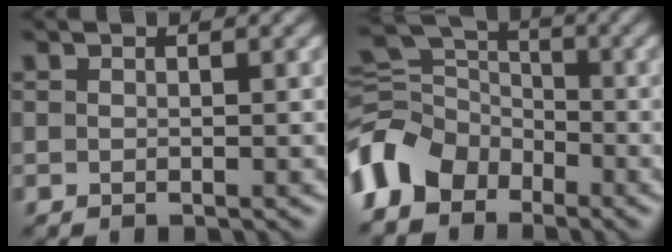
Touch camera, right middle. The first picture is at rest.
{"total": 7.6, "force": [-4.4, 5.1, 3.5], "torque": [-0.073, -0.004, -0.106]}